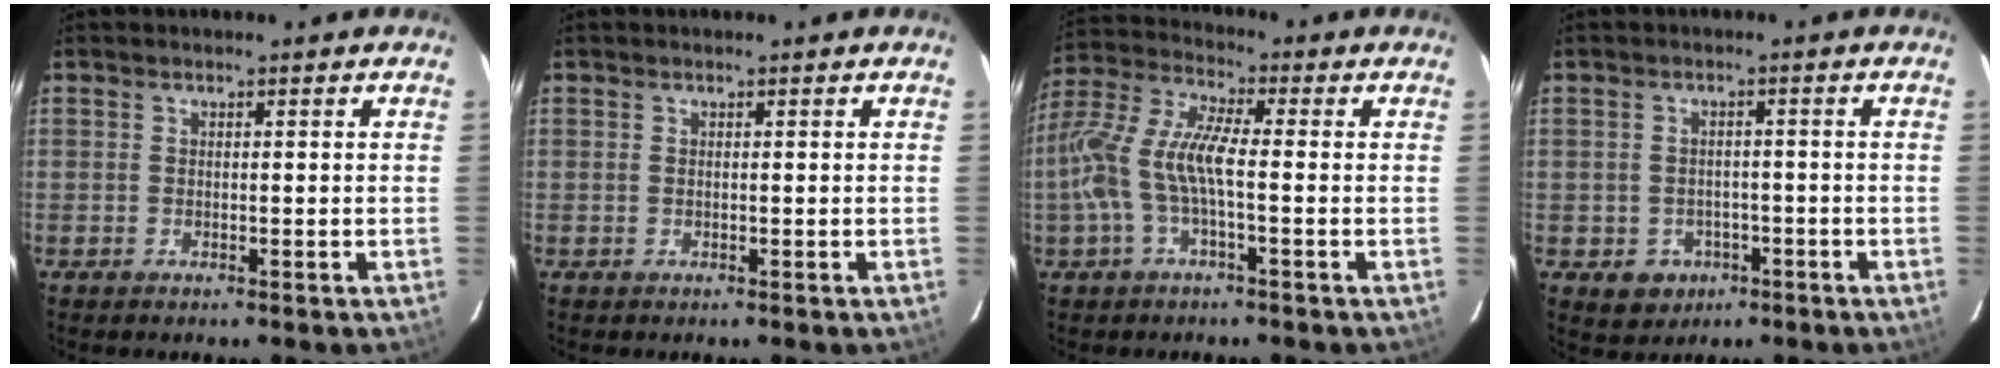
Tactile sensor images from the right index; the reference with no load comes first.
{"total": 0.0}
{"total": 11.4, "force": [-2.4, 2.8, 10.8], "torque": [-0.234, 0.006, -0.047]}
{"total": 5.2, "force": [-2.2, 4.5, 1.3], "torque": [-0.038, 0.009, -0.017]}